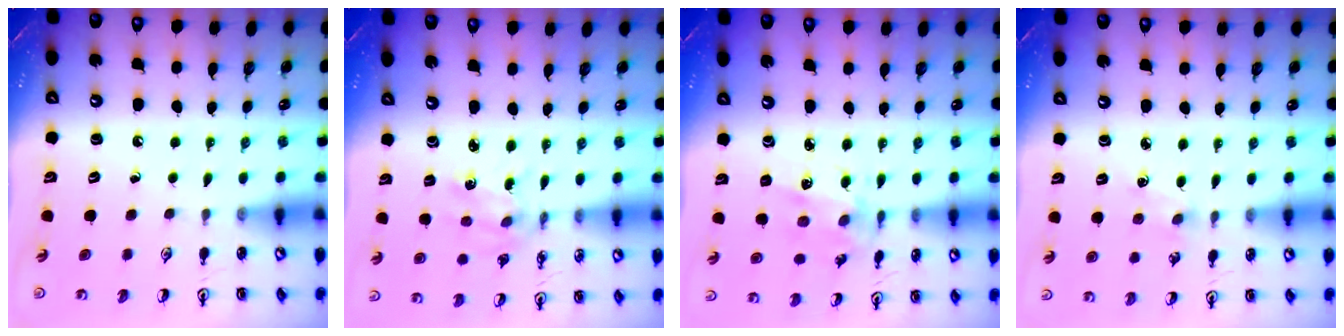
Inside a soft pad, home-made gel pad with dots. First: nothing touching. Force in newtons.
{"total": 1.4, "press": 1.4, "slide": 0.2}
{"total": 6.0, "press": 5.8, "slide": 1.7}
{"total": 3.3, "press": 3.2, "slide": 0.4}